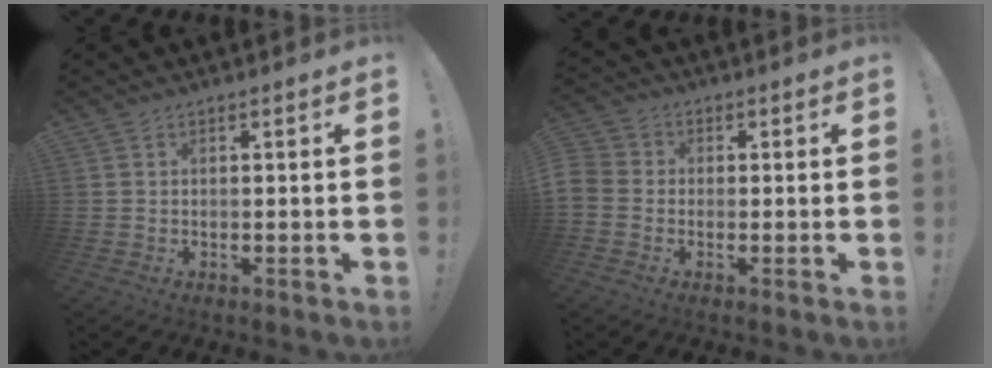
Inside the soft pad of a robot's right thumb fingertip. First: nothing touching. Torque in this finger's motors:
{"motor_torque": [0.31, 0.16, 0.80, -0.25, 0.06]}